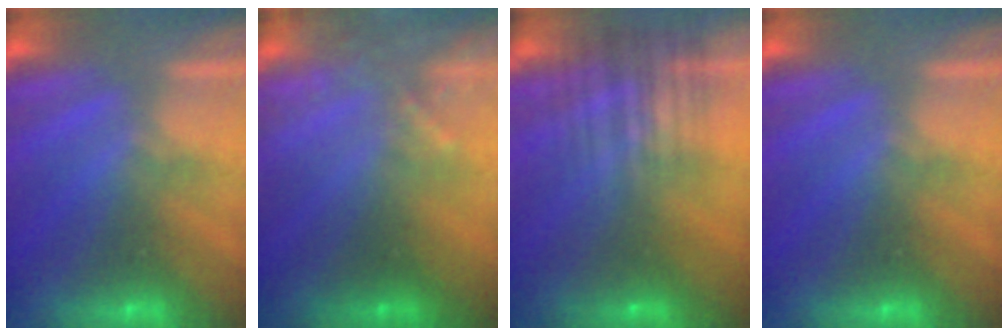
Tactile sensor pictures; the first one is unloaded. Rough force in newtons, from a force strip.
{"total": 2.1}
{"total": 9.8}
{"total": 0.0}